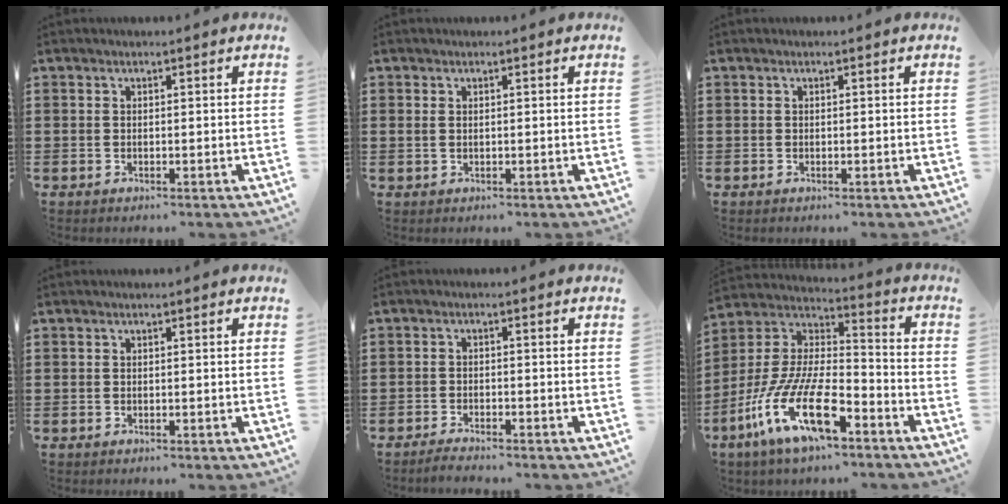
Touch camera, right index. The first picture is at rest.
{"total": 0.9, "force": [0.3, 0.5, 0.6], "torque": [-0.014, 0.005, 0.004]}
{"total": 0.0}
{"total": 0.0}
{"total": 1.7, "force": [-1.7, 0.1, 0.0], "torque": [-0.004, 0.005, -0.034]}
{"total": 15.1, "force": [-8.8, 4.6, 11.4], "torque": [-0.247, 0.007, -0.165]}